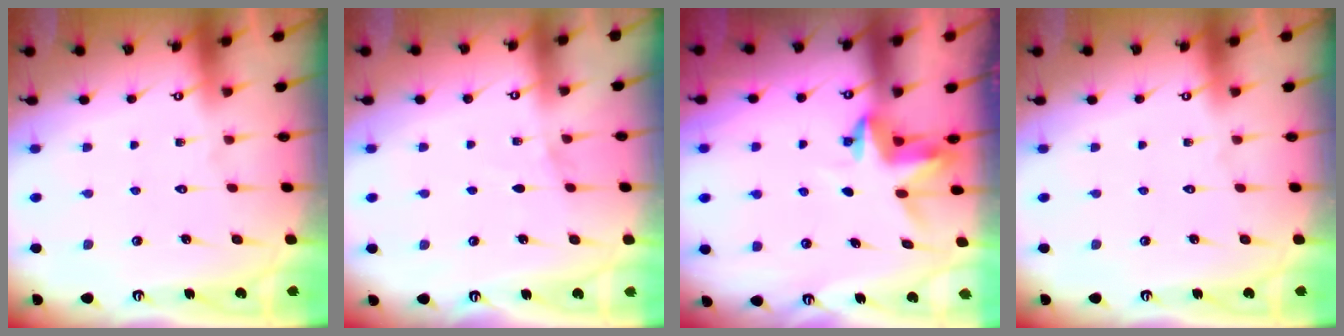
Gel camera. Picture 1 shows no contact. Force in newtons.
{"total": 5.8, "press": 5.1, "slide": 2.6}
{"total": 4.0, "press": 4.0, "slide": 0.3}
{"total": 0.0}